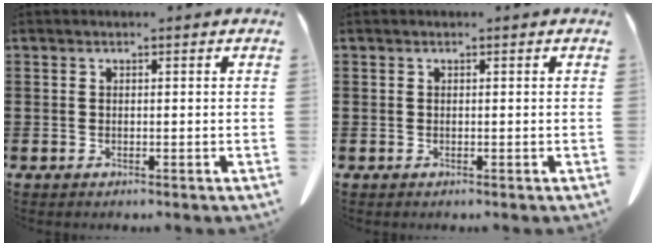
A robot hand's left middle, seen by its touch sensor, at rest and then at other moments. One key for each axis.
{"total": 0.0}